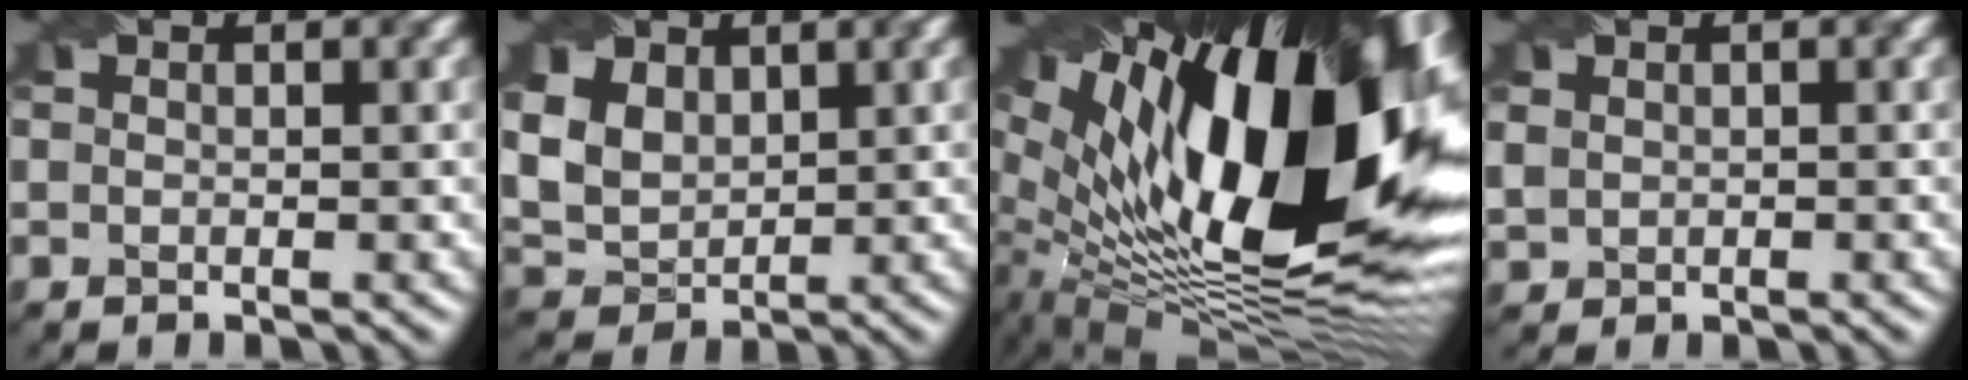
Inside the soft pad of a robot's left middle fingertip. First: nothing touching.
{"total": 6.0, "force": [2.3, 4.2, 3.5], "torque": [-0.102, 0.008, 0.046]}
{"total": 21.2, "force": [4.6, 9.9, 18.1], "torque": [-0.303, -0.002, 0.077]}
{"total": 1.4, "force": [0.7, 1.2, 0.4], "torque": [-0.011, 0.000, 0.019]}